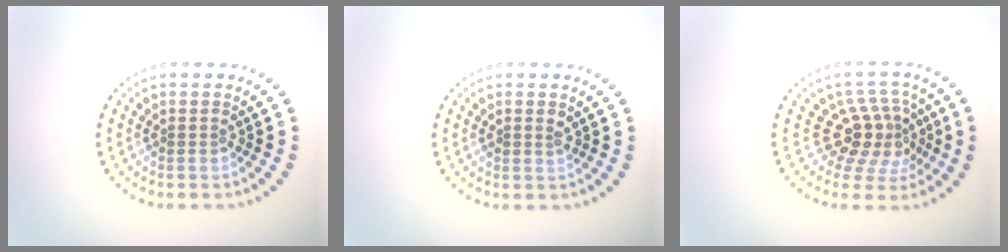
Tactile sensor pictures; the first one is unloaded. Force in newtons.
{"total": 0.8, "press": 0.8, "slide": 0.2}
{"total": 4.2, "press": 3.2, "slide": 2.7}